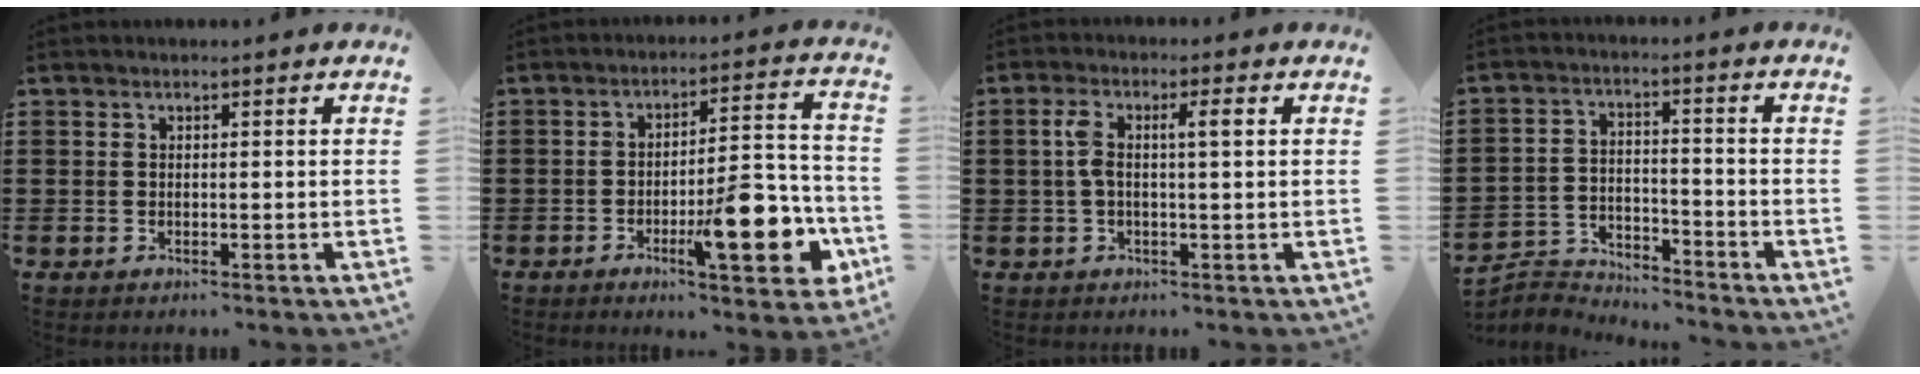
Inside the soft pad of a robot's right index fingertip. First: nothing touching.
{"total": 12.5, "force": [-4.7, 3.8, 11.0], "torque": [-0.151, 0.004, -0.076]}
{"total": 4.4, "force": [0.5, 0.9, 4.2], "torque": [-0.088, 0.004, 0.001]}
{"total": 4.7, "force": [-4.6, 0.7, 0.1], "torque": [-0.013, 0.006, -0.097]}